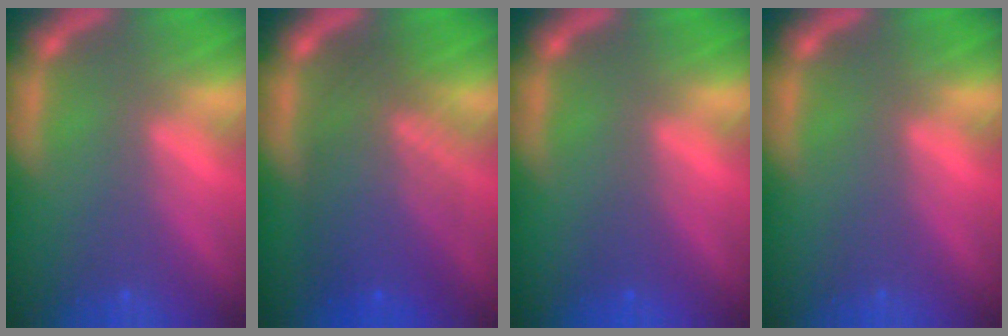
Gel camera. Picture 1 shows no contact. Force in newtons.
{"total": 8.5}
{"total": 1.0}
{"total": 0.0}